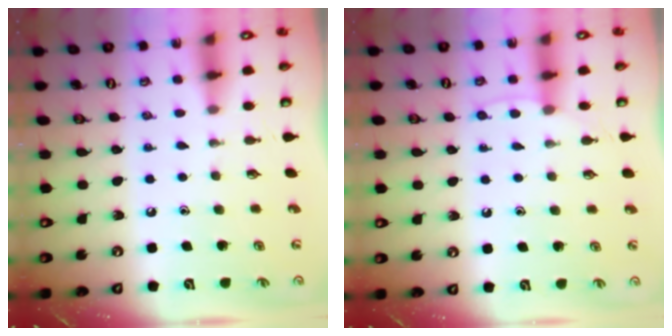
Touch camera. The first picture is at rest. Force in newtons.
{"total": 5.6, "press": 5.5, "slide": 0.6}